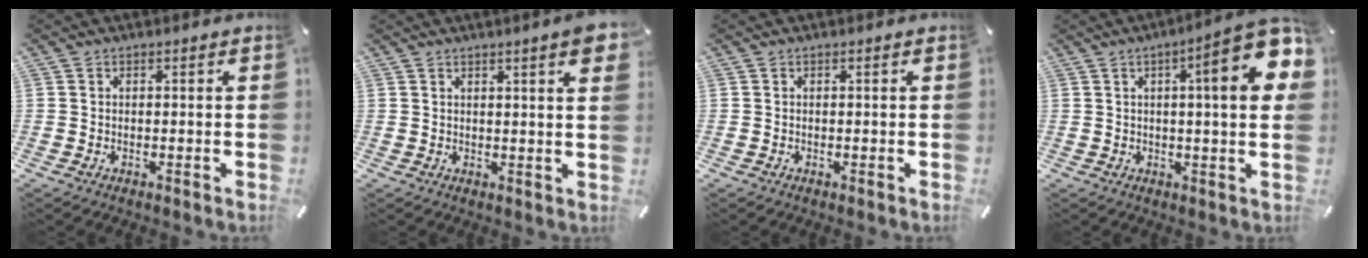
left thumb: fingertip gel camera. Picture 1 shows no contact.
{"total": 5.1, "force": [2.6, 0.5, 4.3], "torque": [-0.068, -0.010, 0.042]}
{"total": 0.0}
{"total": 15.5, "force": [5.1, 2.8, 14.4], "torque": [-0.202, -0.026, 0.067]}